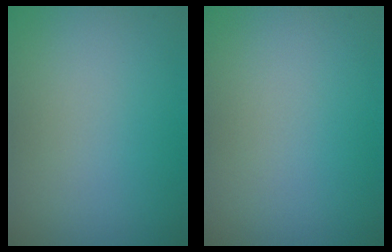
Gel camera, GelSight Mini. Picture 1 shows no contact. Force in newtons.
{"total": 0.0}